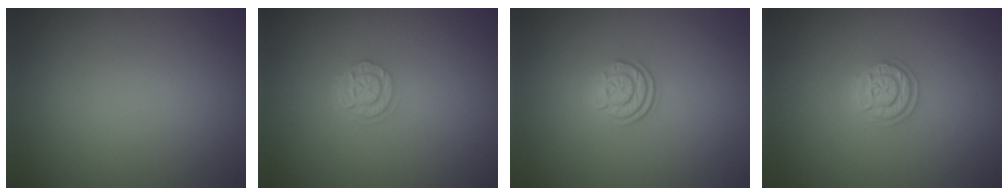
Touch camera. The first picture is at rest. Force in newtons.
{"total": 2.3, "press": 1.9, "slide": 1.4}
{"total": 2.4, "press": 1.8, "slide": 1.5}
{"total": 2.0, "press": 2.0, "slide": 0.3}